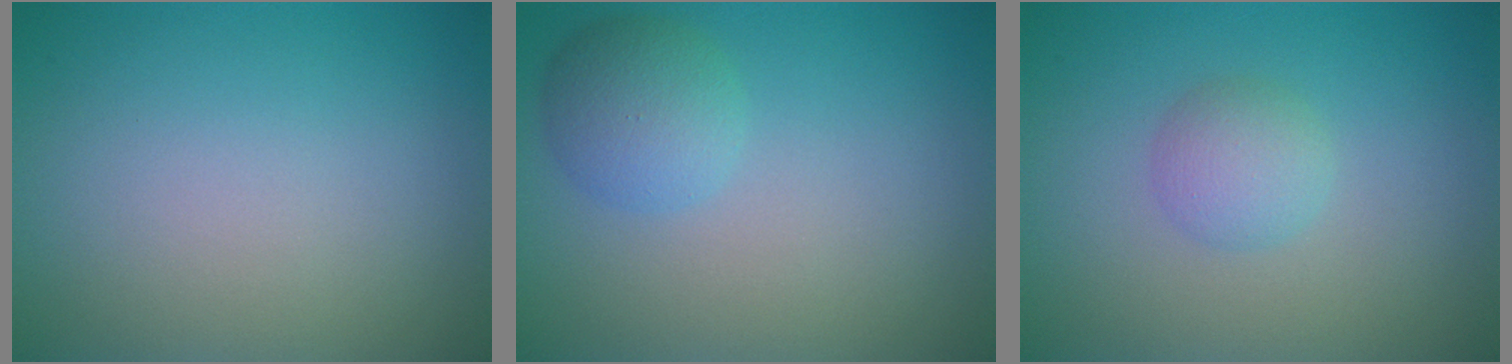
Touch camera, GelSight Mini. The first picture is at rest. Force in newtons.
{"total": 3.0, "press": 3.0, "slide": 0.0}
{"total": 2.1, "press": 2.1, "slide": 0.1}